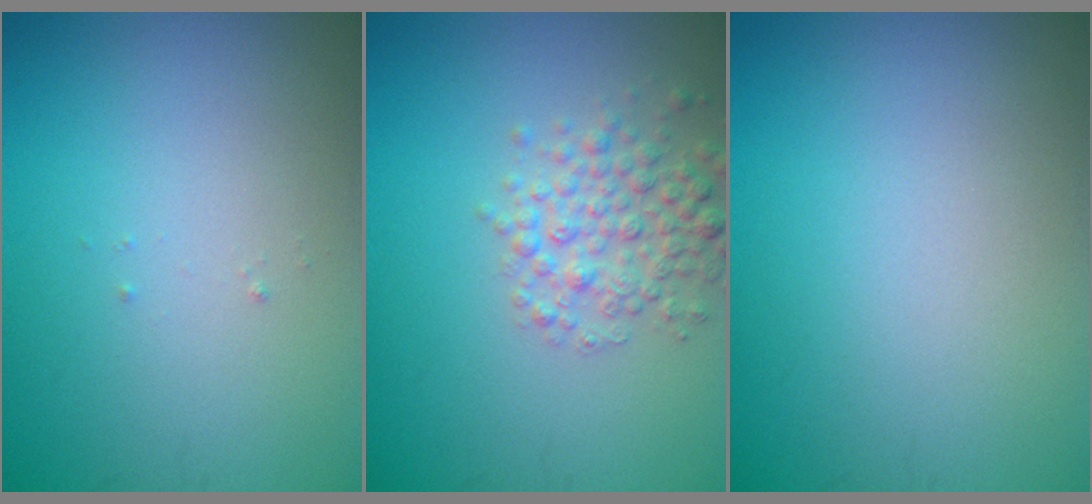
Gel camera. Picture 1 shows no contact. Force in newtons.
{"total": 3.6, "press": 3.6, "slide": 0.1}
{"total": 0.0}